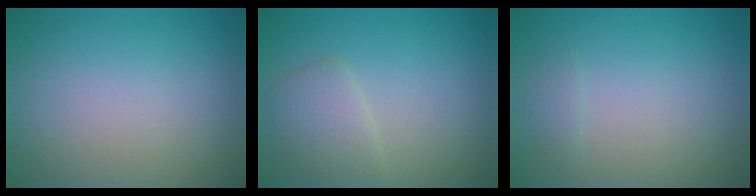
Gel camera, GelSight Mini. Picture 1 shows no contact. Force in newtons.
{"total": 2.6, "press": 2.6, "slide": 0.3}
{"total": 0.6, "press": 0.6, "slide": 0.0}